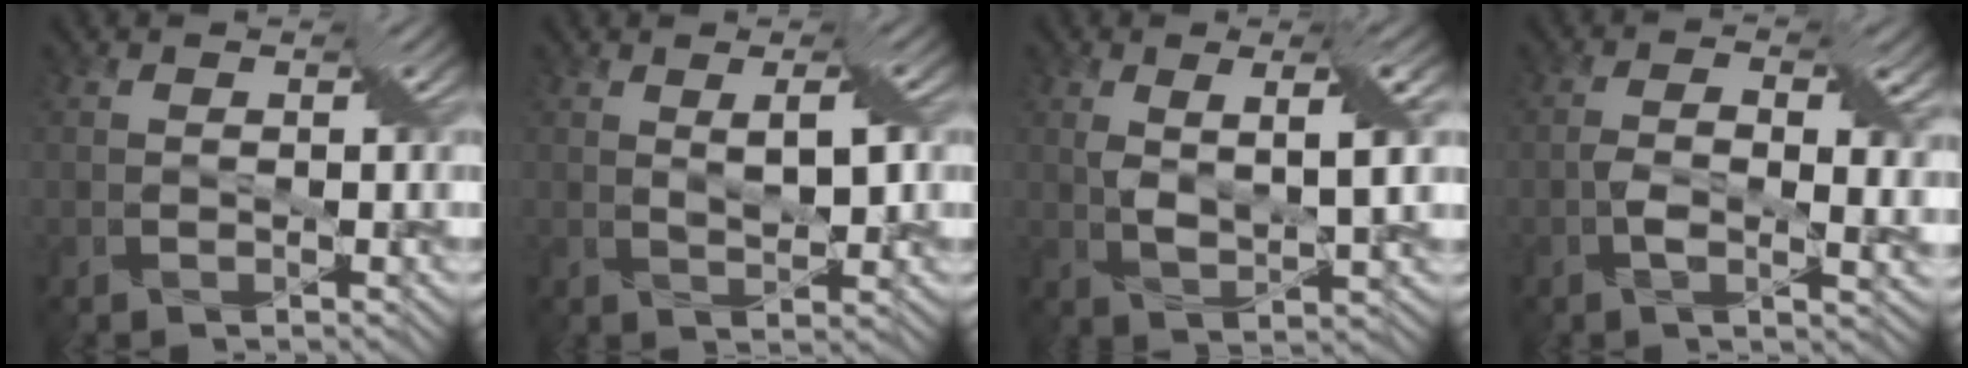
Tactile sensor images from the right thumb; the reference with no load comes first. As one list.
[{"total": 2.4, "force": [1.2, 0.4, 2.0], "torque": [-0.029, -0.007, 0.025]}, {"total": 4.4, "force": [1.8, 0.8, 4.0], "torque": [-0.074, 0.001, 0.033]}, {"total": 5.0, "force": [-0.1, 2.2, 4.5], "torque": [-0.081, -0.006, -0.005]}]